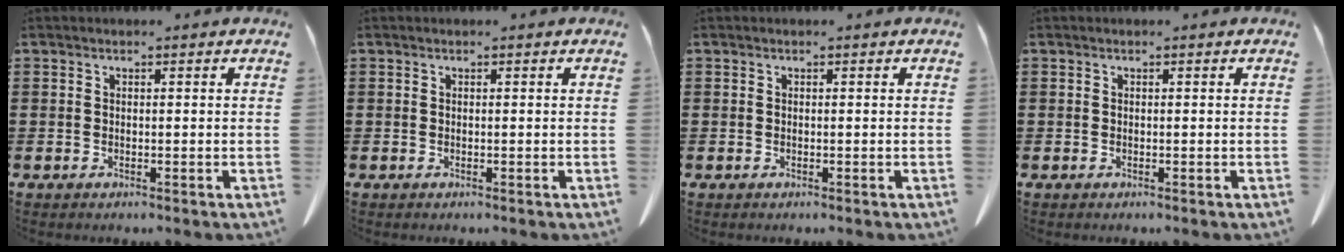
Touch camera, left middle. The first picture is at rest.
{"total": 0.0}
{"total": 0.0}
{"total": 0.0}